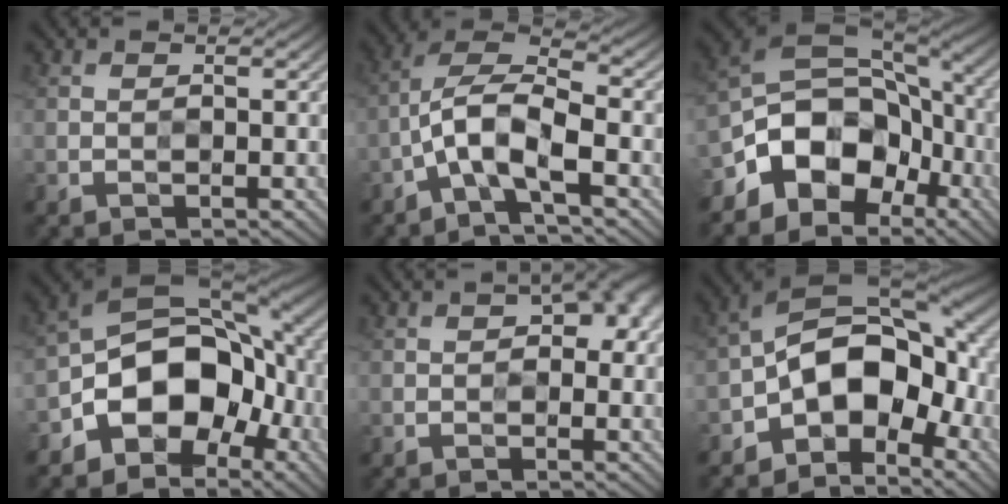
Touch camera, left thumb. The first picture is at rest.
{"total": 7.9, "force": [-3.3, 2.8, 6.6], "torque": [-0.129, 0.013, -0.078]}
{"total": 15.7, "force": [-5.9, 11.3, 9.2], "torque": [-0.181, -0.025, -0.103]}
{"total": 14.2, "force": [-4.0, 9.9, 9.4], "torque": [-0.131, -0.014, -0.084]}
{"total": 3.9, "force": [0.7, 2.2, 3.2], "torque": [-0.029, 0.009, 0.007]}
{"total": 14.2, "force": [-3.8, 8.9, 10.3], "torque": [-0.152, -0.008, -0.080]}